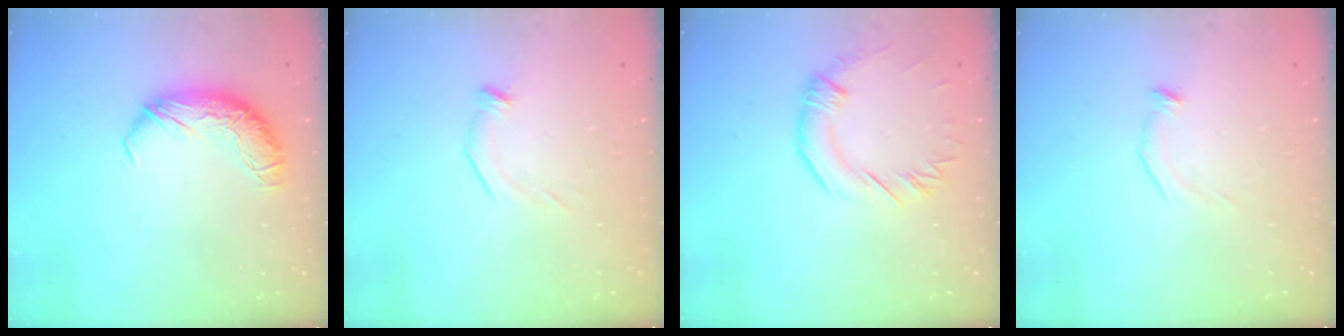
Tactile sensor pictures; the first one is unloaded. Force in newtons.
{"total": 5.5, "press": 5.4, "slide": 1.0}
{"total": 0.8, "press": 0.7, "slide": 0.4}
{"total": 7.1, "press": 7.0, "slide": 1.1}